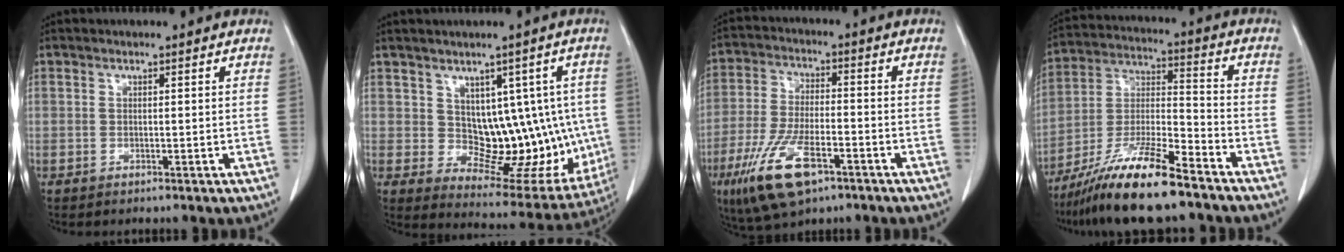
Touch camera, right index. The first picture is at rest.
{"total": 12.6, "force": [1.0, 7.8, 9.9], "torque": [-0.100, 0.015, 0.041]}
{"total": 12.4, "force": [-6.7, 4.2, 9.5], "torque": [-0.200, -0.015, -0.116]}
{"total": 14.8, "force": [-11.0, 1.2, 9.7], "torque": [-0.192, -0.020, -0.200]}